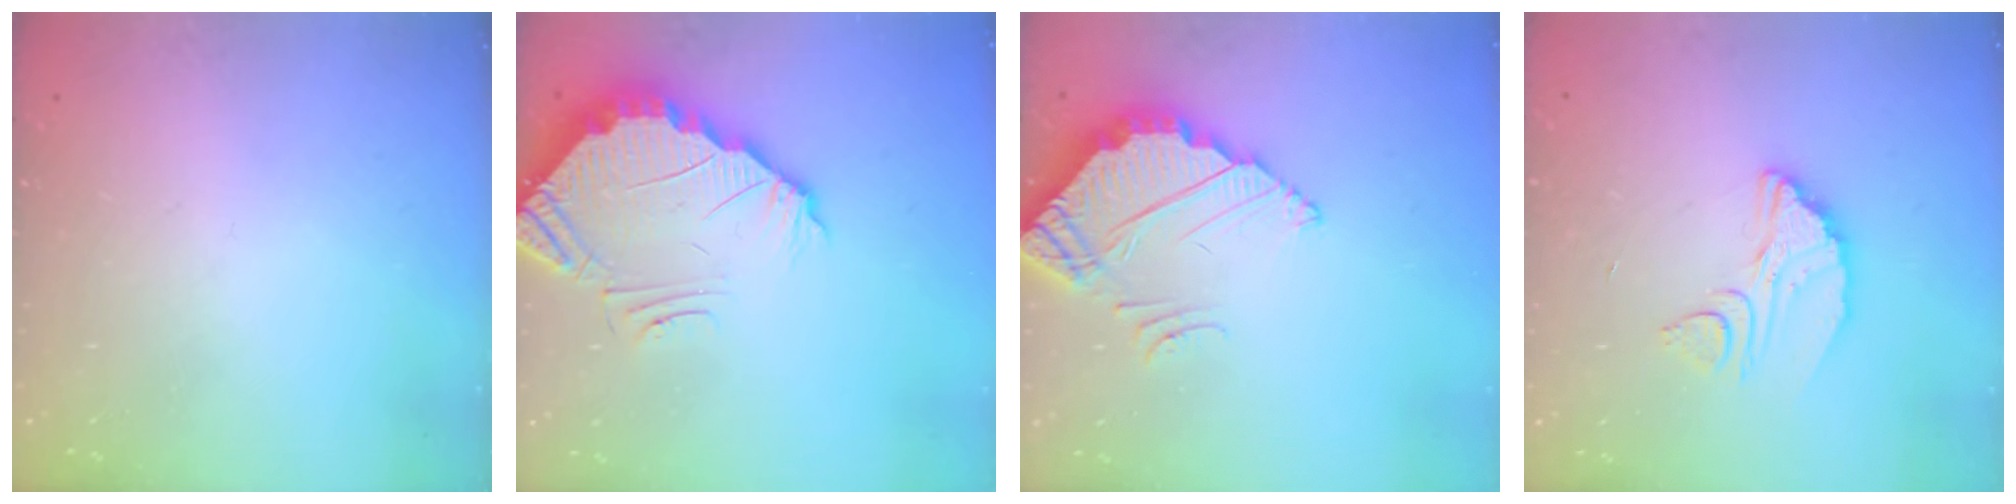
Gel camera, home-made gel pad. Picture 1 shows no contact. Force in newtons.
{"total": 4.0, "press": 3.9, "slide": 0.3}
{"total": 4.0, "press": 4.0, "slide": 0.2}
{"total": 8.8, "press": 8.8, "slide": 0.8}